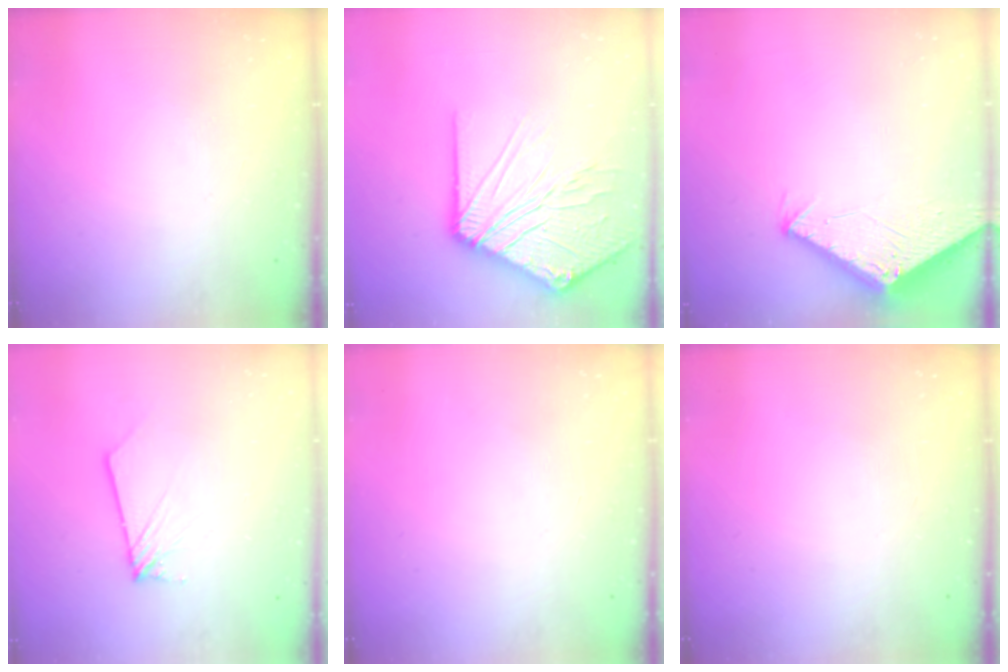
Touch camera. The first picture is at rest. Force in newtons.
{"total": 19.9, "press": 19.8, "slide": 2.6}
{"total": 2.8, "press": 2.8, "slide": 0.2}
{"total": 2.8, "press": 2.8, "slide": 0.3}
{"total": 0.0}
{"total": 0.0}